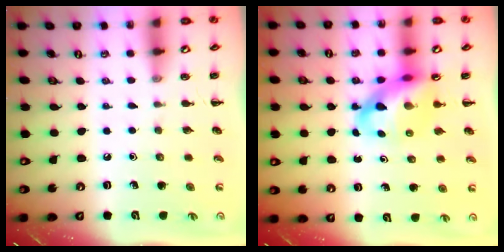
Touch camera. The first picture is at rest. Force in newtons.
{"total": 11.3, "press": 10.9, "slide": 3.3}